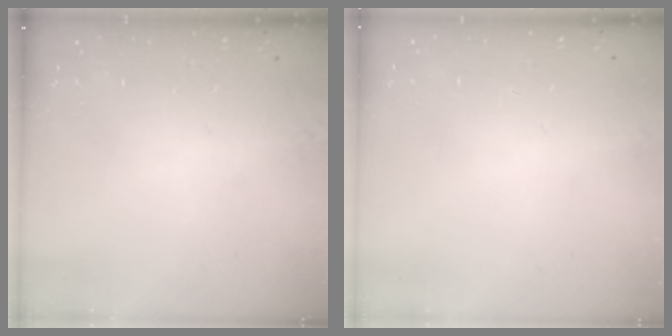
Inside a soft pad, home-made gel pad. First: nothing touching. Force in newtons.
{"total": 0.0}